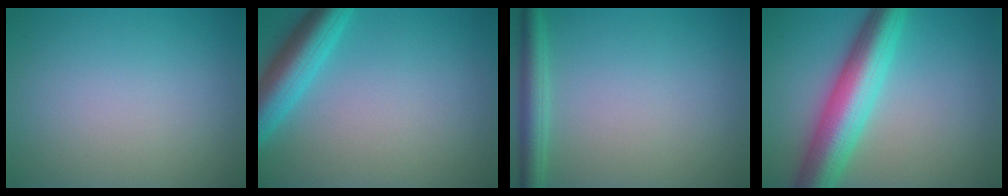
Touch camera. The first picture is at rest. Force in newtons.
{"total": 5.5, "press": 5.5, "slide": 0.3}
{"total": 2.8, "press": 2.8, "slide": 0.2}
{"total": 8.1, "press": 8.1, "slide": 0.5}